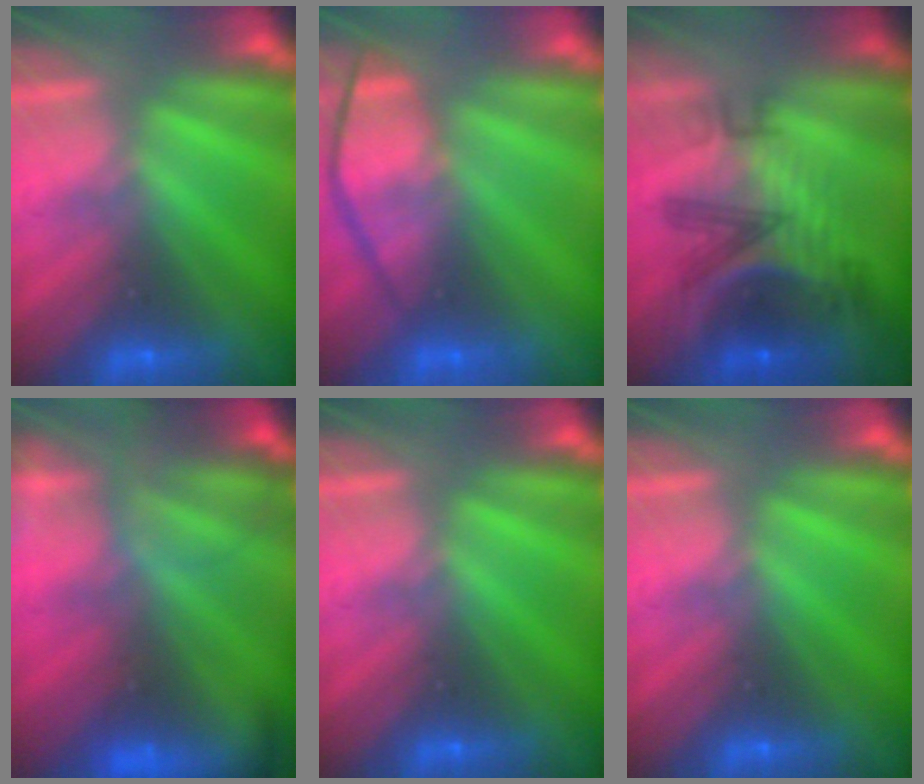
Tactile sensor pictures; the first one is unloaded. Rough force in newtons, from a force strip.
{"total": 4.4}
{"total": 6.9}
{"total": 8.1}
{"total": 0.0}
{"total": 0.0}